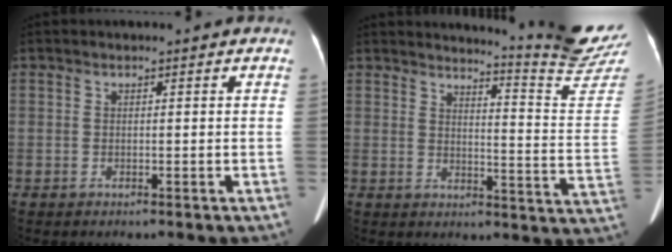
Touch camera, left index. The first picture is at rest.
{"total": 14.7, "force": [14.3, -2.0, 2.8], "torque": [-0.039, -0.134, 0.156]}